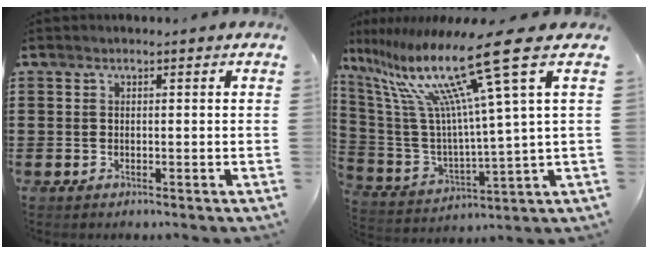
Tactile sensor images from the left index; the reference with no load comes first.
{"total": 18.4, "force": [10.6, 1.3, 15.0], "torque": [-0.312, -0.065, 0.155]}